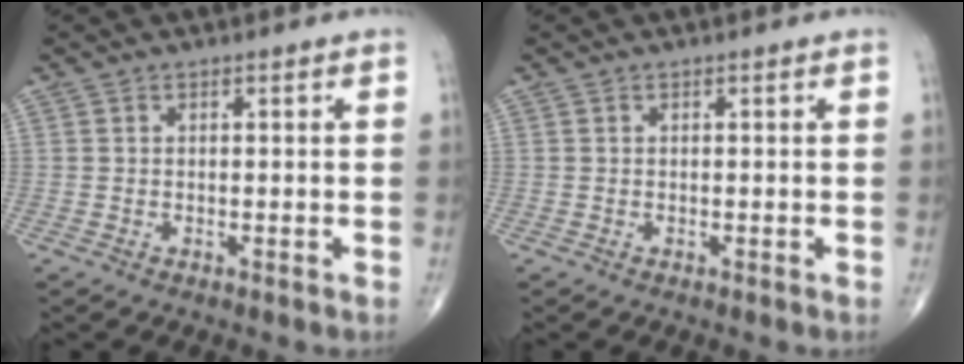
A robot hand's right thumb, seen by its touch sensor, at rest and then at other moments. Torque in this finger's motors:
{"motor_torque": [0.00, 0.00, -0.01, 0.00, 0.00]}